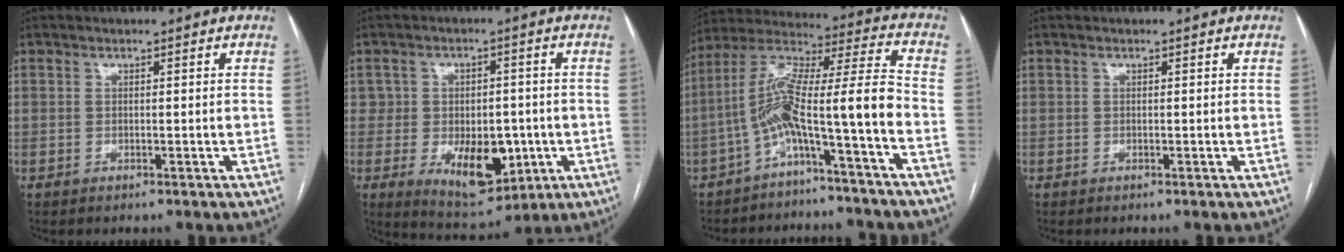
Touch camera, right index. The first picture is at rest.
{"total": 11.3, "force": [-2.5, 6.8, 8.6], "torque": [-0.126, 0.006, -0.019]}
{"total": 11.9, "force": [-5.0, -0.2, 10.8], "torque": [-0.201, 0.046, -0.091]}
{"total": 0.0}